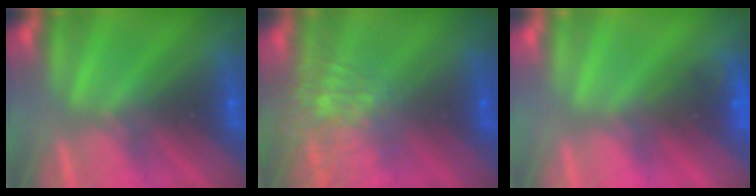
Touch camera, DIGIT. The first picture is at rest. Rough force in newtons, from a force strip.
{"total": 7.1}
{"total": 4.7}